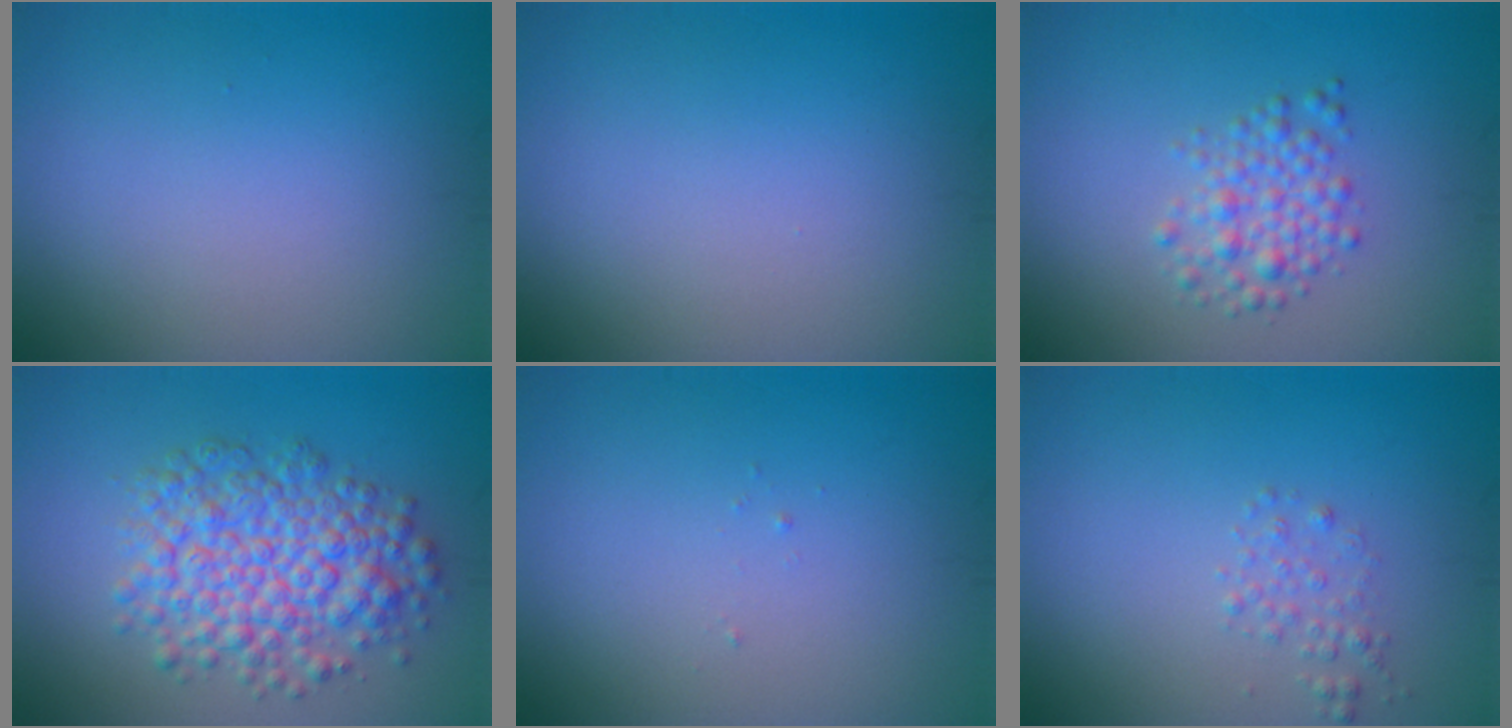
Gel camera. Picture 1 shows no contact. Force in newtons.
{"total": 0.0}
{"total": 2.8, "press": 2.8, "slide": 0.1}
{"total": 7.0, "press": 7.0, "slide": 0.2}
{"total": 0.0}
{"total": 1.2, "press": 1.2, "slide": 0.1}